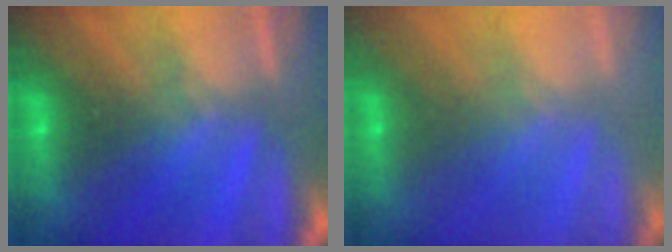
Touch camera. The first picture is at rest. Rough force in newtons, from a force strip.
{"total": 2.3}